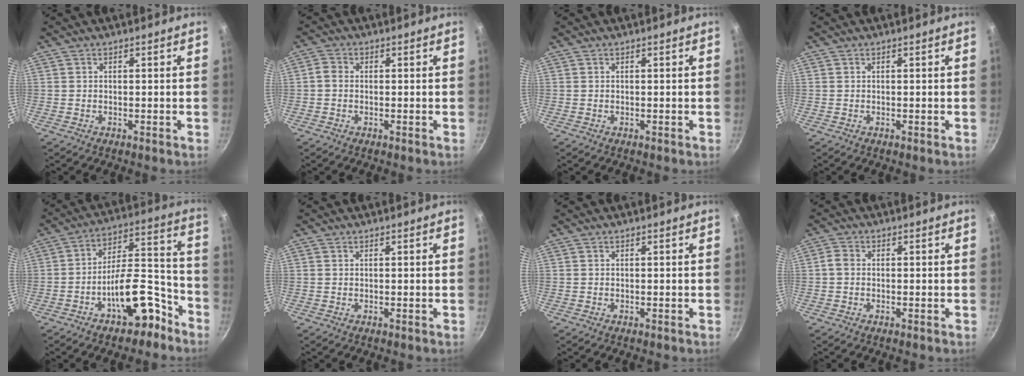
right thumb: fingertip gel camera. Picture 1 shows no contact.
{"total": 1.8, "force": [-0.4, 1.5, 1.0], "torque": [-0.023, 0.006, -0.012]}
{"total": 0.0}
{"total": 0.0}
{"total": 14.5, "force": [-8.0, 6.6, 10.2], "torque": [-0.107, 0.094, -0.111]}
{"total": 0.0}
{"total": 0.0}
{"total": 1.9, "force": [-0.3, 1.5, 1.1], "torque": [-0.028, 0.006, -0.010]}